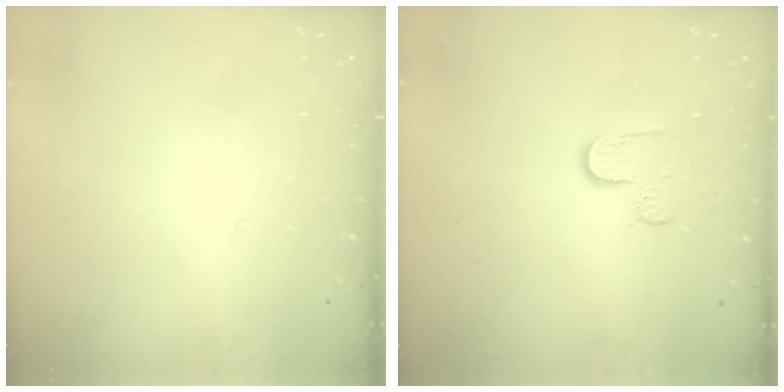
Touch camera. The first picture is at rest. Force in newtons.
{"total": 3.7, "press": 3.7, "slide": 0.4}